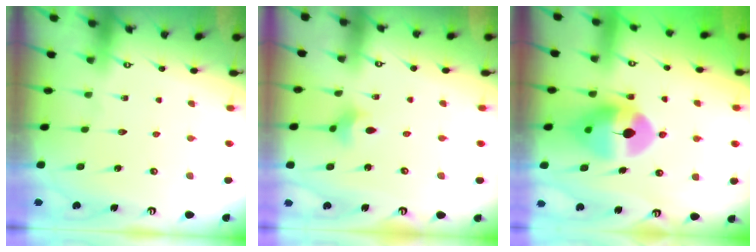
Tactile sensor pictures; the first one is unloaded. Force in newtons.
{"total": 2.6, "press": 2.6, "slide": 0.4}
{"total": 11.3, "press": 11.1, "slide": 2.0}